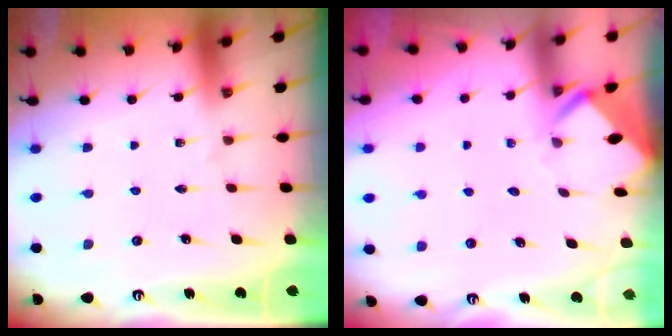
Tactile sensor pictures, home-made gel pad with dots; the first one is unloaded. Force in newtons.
{"total": 3.4, "press": 3.4, "slide": 0.2}